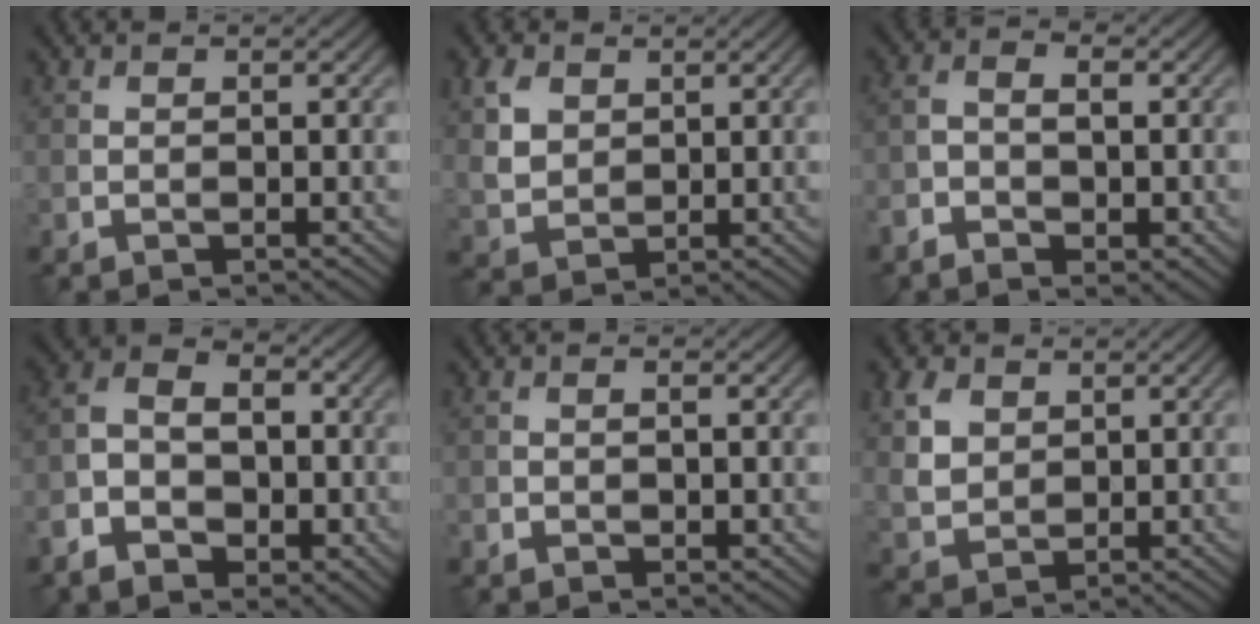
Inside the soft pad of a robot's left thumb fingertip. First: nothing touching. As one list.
[{"total": 5.4, "force": [2.3, 4.0, 2.9], "torque": [-0.084, 0.003, 0.045]}, {"total": 5.2, "force": [-2.2, 3.1, 3.5], "torque": [-0.065, -0.002, -0.040]}, {"total": 8.2, "force": [-3.6, 5.8, 4.6], "torque": [-0.104, -0.020, -0.074]}, {"total": 1.4, "force": [-0.4, 0.8, 1.1], "torque": [-0.018, -0.001, -0.006]}, {"total": 6.1, "force": [2.6, 4.5, 3.2], "torque": [-0.100, 0.004, 0.052]}]